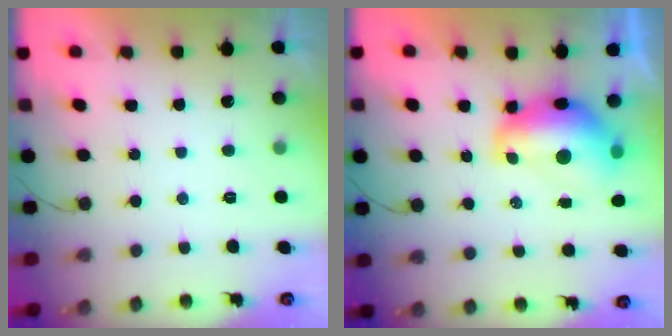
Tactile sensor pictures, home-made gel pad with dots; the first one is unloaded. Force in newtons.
{"total": 10.1, "press": 10.1, "slide": 0.9}